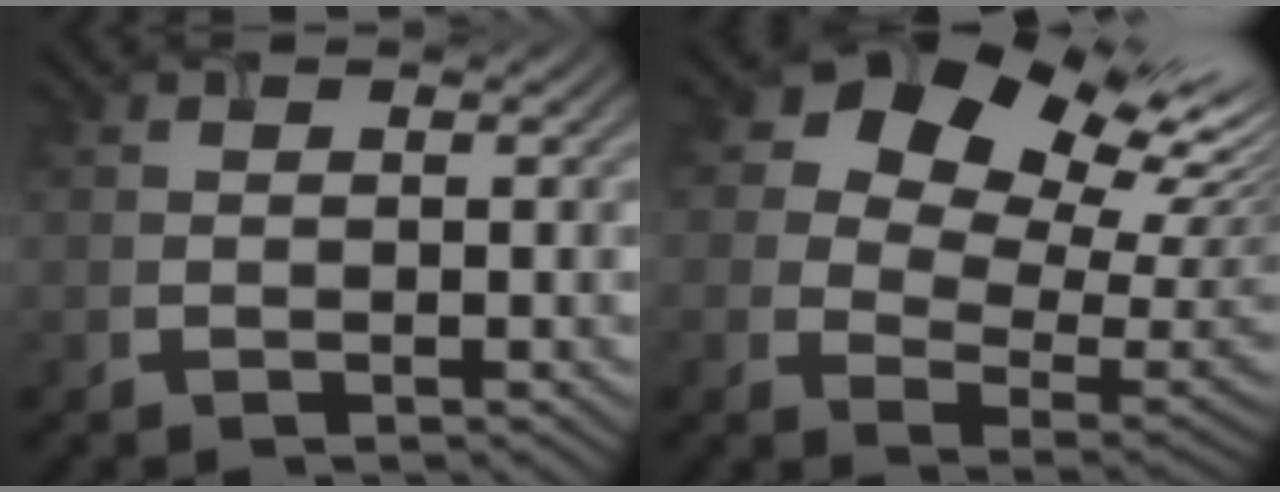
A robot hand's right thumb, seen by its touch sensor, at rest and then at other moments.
{"total": 15.7, "force": [8.2, 10.3, 8.6], "torque": [-0.150, 0.026, 0.145]}